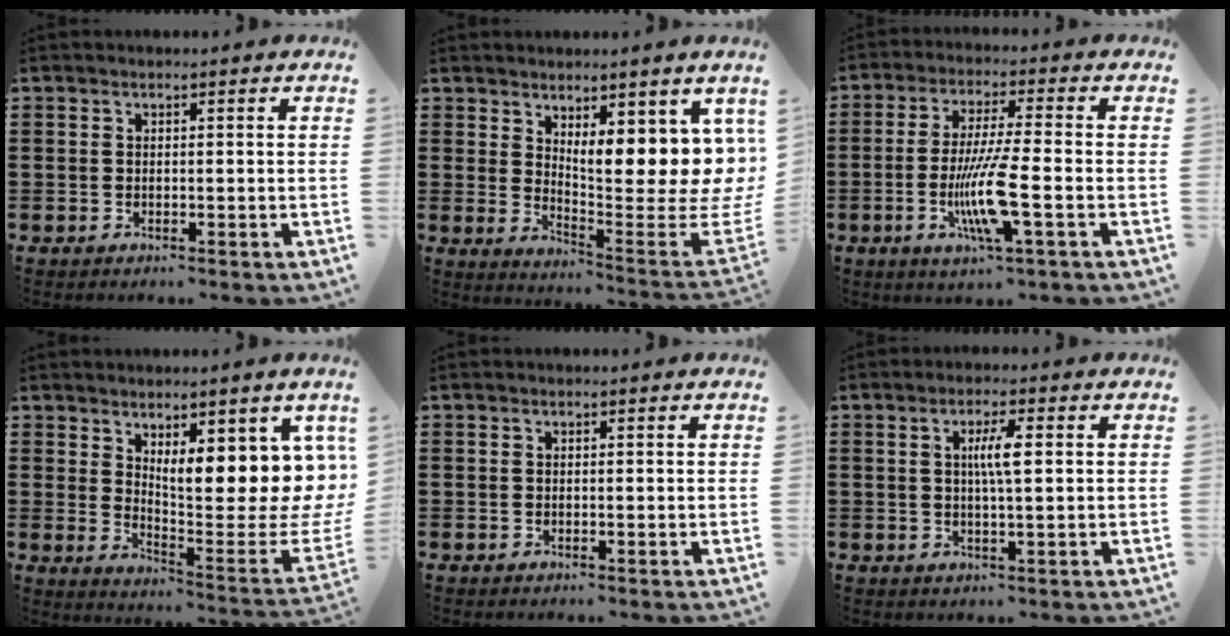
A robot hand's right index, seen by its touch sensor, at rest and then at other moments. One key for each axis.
{"total": 8.7, "fx": 5.0, "fy": 3.1, "fz": 6.5, "tx": -0.086, "ty": -0.068, "tz": 0.086}
{"total": 10.2, "fx": -2.8, "fy": 1.2, "fz": 9.7, "tx": -0.200, "ty": -0.018, "tz": -0.057}
{"total": 9.6, "fx": 5.0, "fy": 3.3, "fz": 7.4, "tx": -0.102, "ty": -0.071, "tz": 0.086}
{"total": 0.0}
{"total": 4.0, "fx": 0.6, "fy": 0.5, "fz": 3.9, "tx": -0.075, "ty": 0.000, "tz": 0.006}